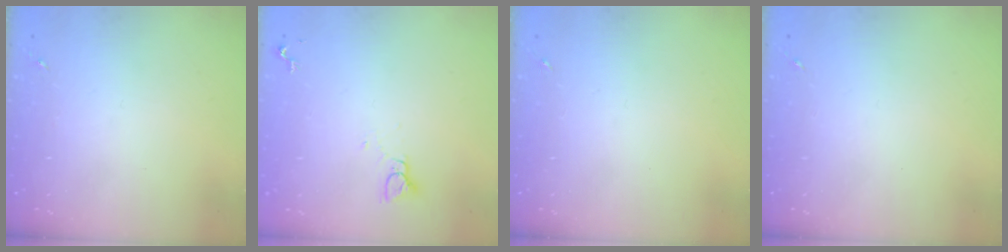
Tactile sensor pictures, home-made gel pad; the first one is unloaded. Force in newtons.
{"total": 2.8, "press": 2.8, "slide": 0.1}
{"total": 0.0}
{"total": 0.0}